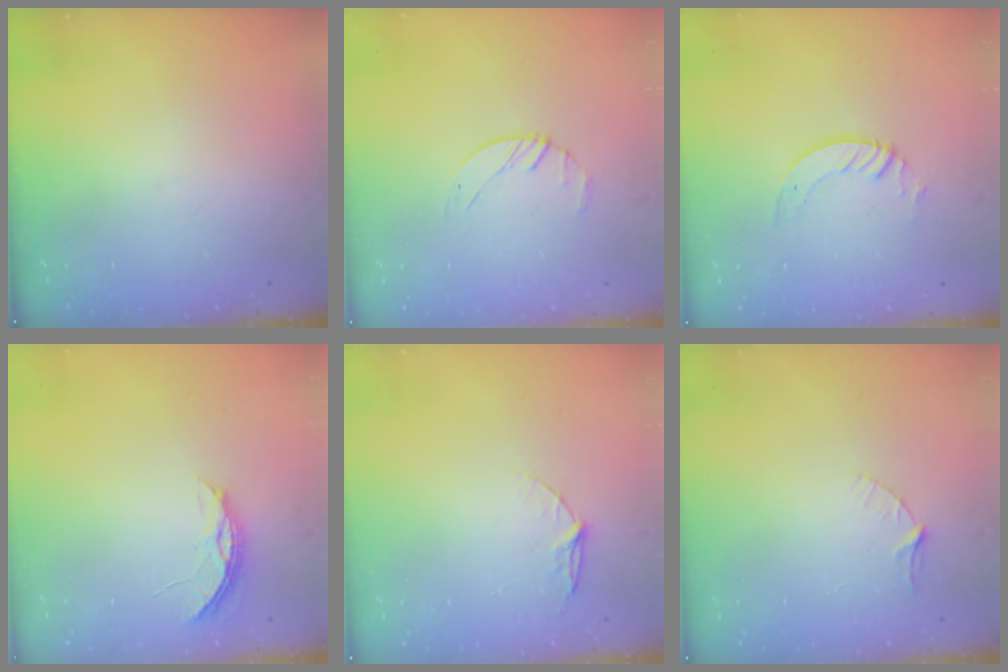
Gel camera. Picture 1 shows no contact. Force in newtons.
{"total": 1.9, "press": 1.9, "slide": 0.3}
{"total": 3.3, "press": 3.3, "slide": 0.2}
{"total": 4.4, "press": 4.4, "slide": 0.4}
{"total": 5.4, "press": 5.4, "slide": 0.5}
{"total": 3.5, "press": 3.4, "slide": 0.4}